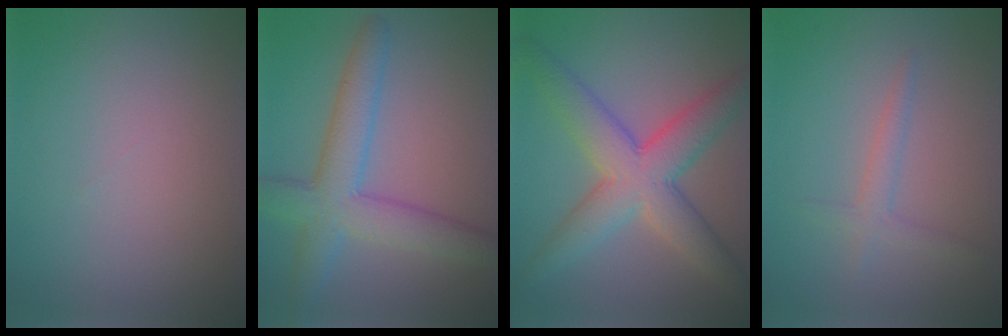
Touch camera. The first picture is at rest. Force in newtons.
{"total": 5.9, "press": 5.9, "slide": 0.2}
{"total": 7.2, "press": 7.2, "slide": 0.1}
{"total": 1.6, "press": 1.6, "slide": 0.1}